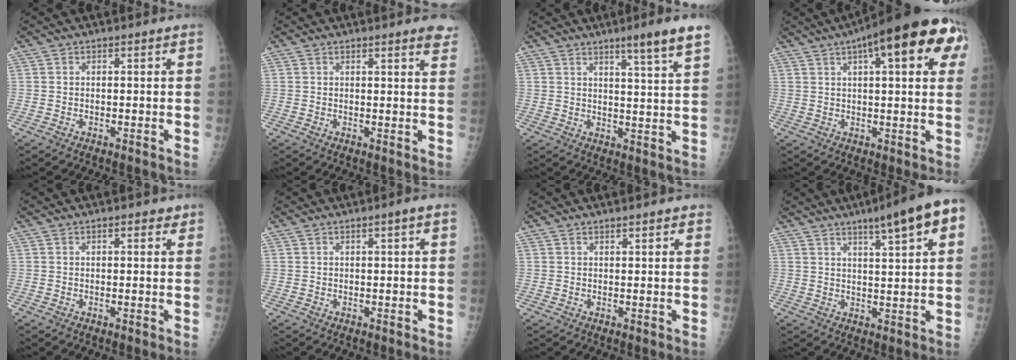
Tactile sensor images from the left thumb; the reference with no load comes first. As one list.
[{"total": 3.4, "force": [2.6, 0.4, 2.0], "torque": [-0.018, -0.011, 0.021]}, {"total": 7.7, "force": [5.1, -0.3, 5.8], "torque": [-0.082, -0.031, 0.071]}, {"total": 19.7, "force": [8.0, 6.0, 17.1], "torque": [-0.228, 0.022, 0.102]}, {"total": 2.1, "force": [1.1, 1.0, 1.4], "torque": [-0.012, -0.002, 0.013]}, {"total": 1.3, "force": [0.4, 0.0, 1.3], "torque": [-0.023, 0.002, 0.006]}, {"total": 1.5, "force": [1.2, 0.4, 0.8], "torque": [-0.006, -0.004, 0.015]}, {"total": 11.0, "force": [5.7, 1.6, 9.3], "torque": [-0.123, -0.005, 0.075]}]